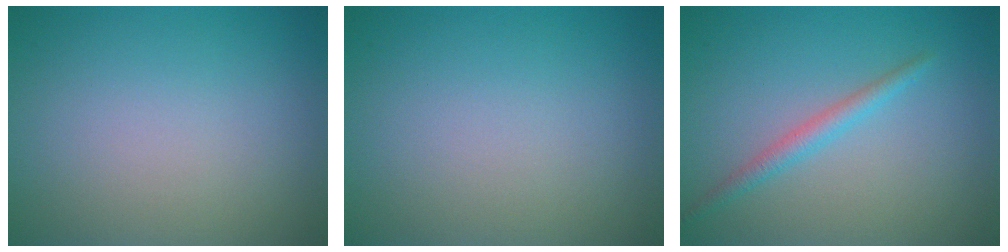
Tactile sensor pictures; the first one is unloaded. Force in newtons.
{"total": 0.0}
{"total": 1.8, "press": 1.8, "slide": 0.1}